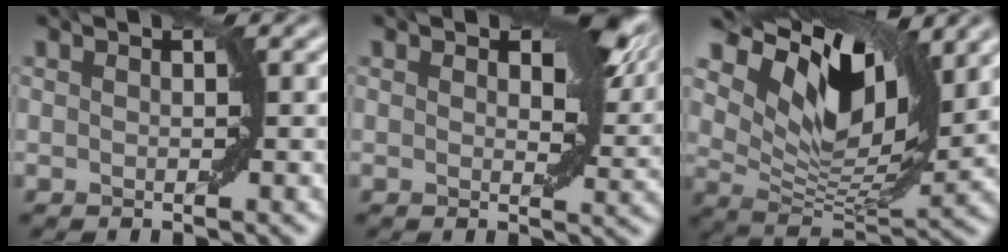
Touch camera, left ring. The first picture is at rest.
{"total": 6.3, "force": [2.6, 3.2, 4.8], "torque": [-0.059, -0.002, 0.036]}
{"total": 10.4, "force": [5.5, 5.2, 7.2], "torque": [-0.135, -0.006, 0.100]}